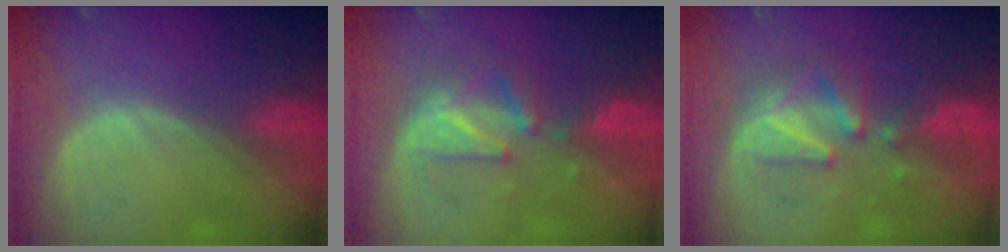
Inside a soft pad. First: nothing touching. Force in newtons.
{"total": 6.2, "press": 6.2, "slide": 0.6}
{"total": 8.3, "press": 8.1, "slide": 2.0}